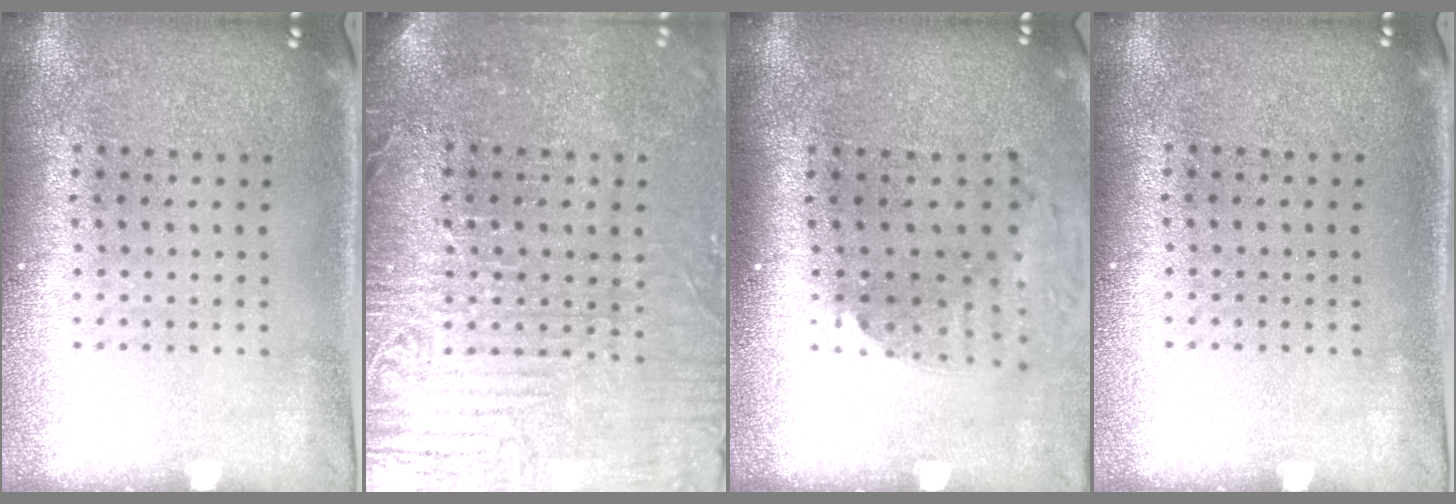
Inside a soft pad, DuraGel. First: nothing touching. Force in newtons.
{"total": 3.8, "press": 3.6, "slide": 1.3}
{"total": 1.8, "press": 1.4, "slide": 1.1}
{"total": 0.0}